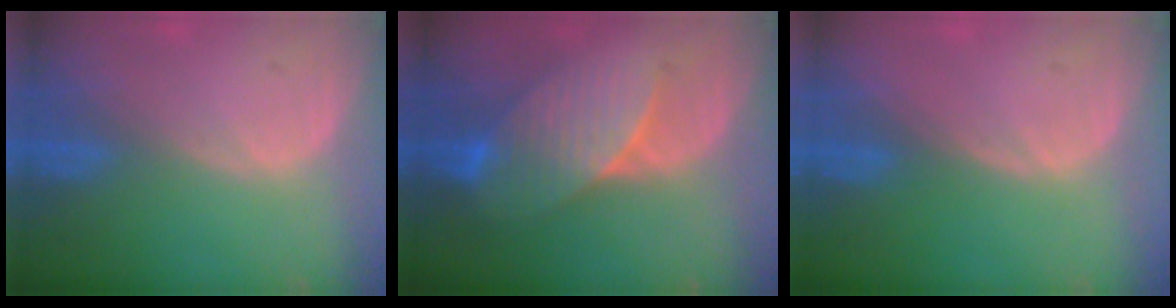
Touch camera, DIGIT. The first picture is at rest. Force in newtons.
{"total": 7.5, "press": 7.4, "slide": 1.2}
{"total": 0.0}